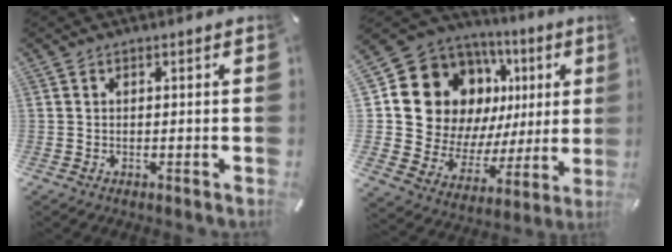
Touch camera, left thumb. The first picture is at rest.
{"total": 17.7, "force": [7.5, 13.6, 8.5], "torque": [-0.152, -0.052, 0.154]}